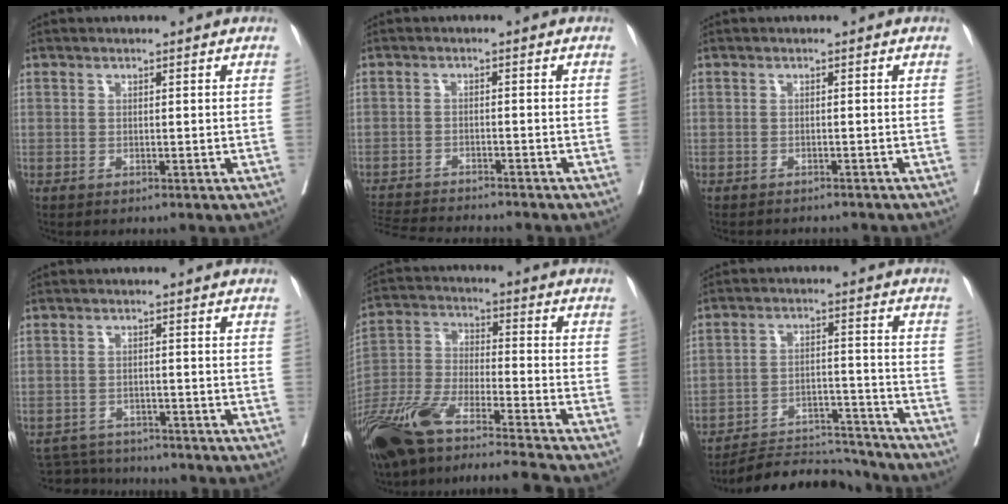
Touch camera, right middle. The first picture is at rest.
{"total": 9.9, "force": [-9.4, 0.5, 3.2], "torque": [-0.052, -0.007, -0.142]}
{"total": 4.5, "force": [-4.2, 0.8, 1.4], "torque": [-0.013, -0.004, -0.048]}
{"total": 4.9, "force": [-4.8, 0.8, -0.3], "torque": [0.004, 0.003, -0.077]}
{"total": 18.8, "force": [-15.6, 0.2, 10.5], "torque": [-0.236, -0.023, -0.291]}
{"total": 10.7, "force": [-10.6, 1.7, 0.0], "torque": [0.012, 0.034, -0.162]}